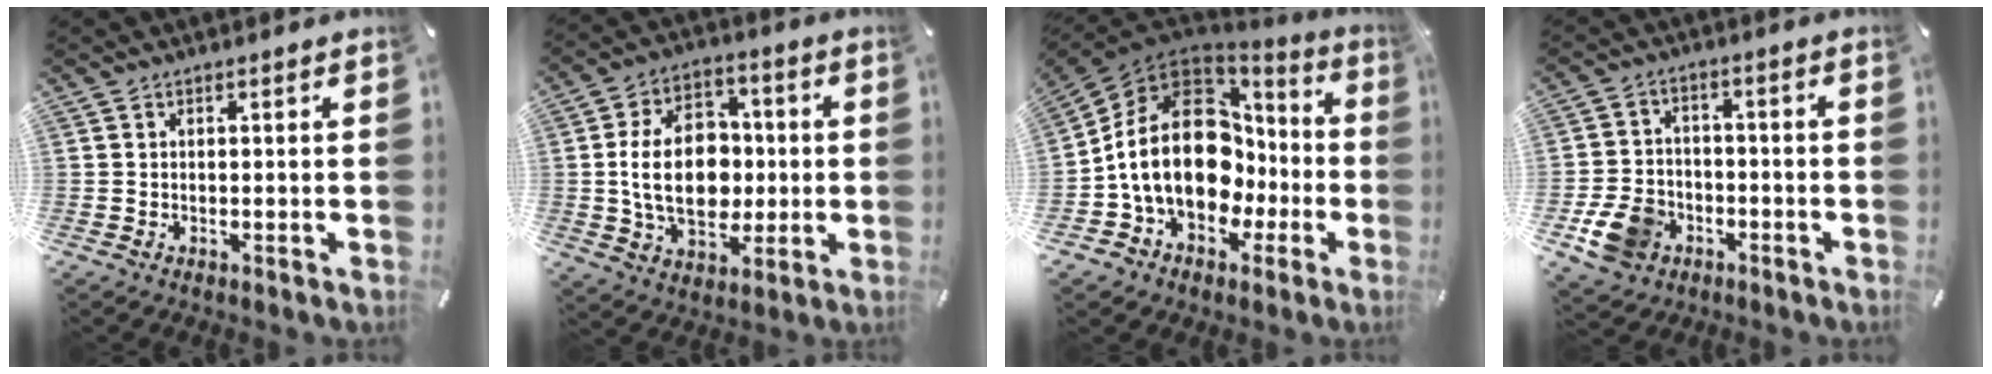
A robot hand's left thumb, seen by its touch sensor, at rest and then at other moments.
{"total": 17.1, "force": [-0.2, 12.1, 12.0], "torque": [-0.232, 0.009, -0.005]}
{"total": 21.5, "force": [-0.2, 16.0, 14.3], "torque": [-0.287, 0.000, 0.004]}
{"total": 9.6, "force": [-4.2, 7.6, 4.2], "torque": [-0.079, 0.026, -0.075]}